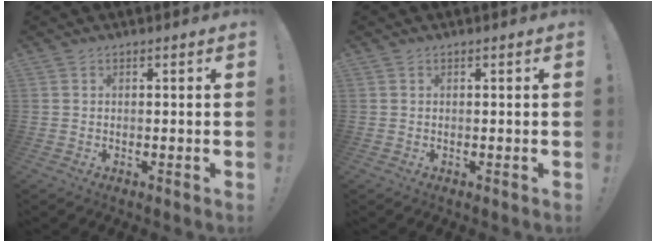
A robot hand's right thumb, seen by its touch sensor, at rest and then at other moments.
{"total": 0.0}